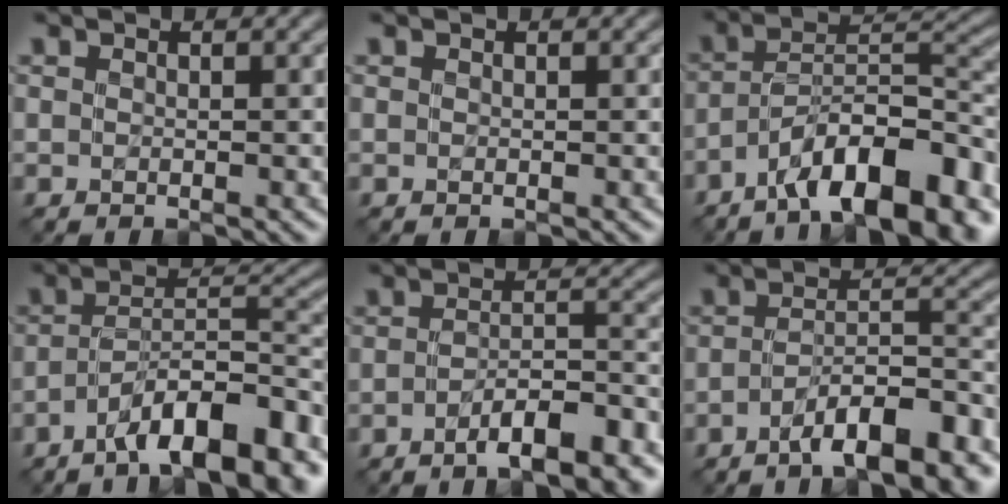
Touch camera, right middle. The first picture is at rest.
{"total": 0.0}
{"total": 12.6, "force": [-8.0, 4.0, 8.9], "torque": [-0.129, 0.019, -0.137]}
{"total": 11.5, "force": [-7.2, 3.3, 8.2], "torque": [-0.116, 0.017, -0.122]}
{"total": 7.7, "force": [-4.7, 2.3, 5.7], "torque": [-0.075, 0.005, -0.069]}
{"total": 9.5, "force": [-5.6, 2.7, 7.2], "torque": [-0.099, 0.009, -0.084]}